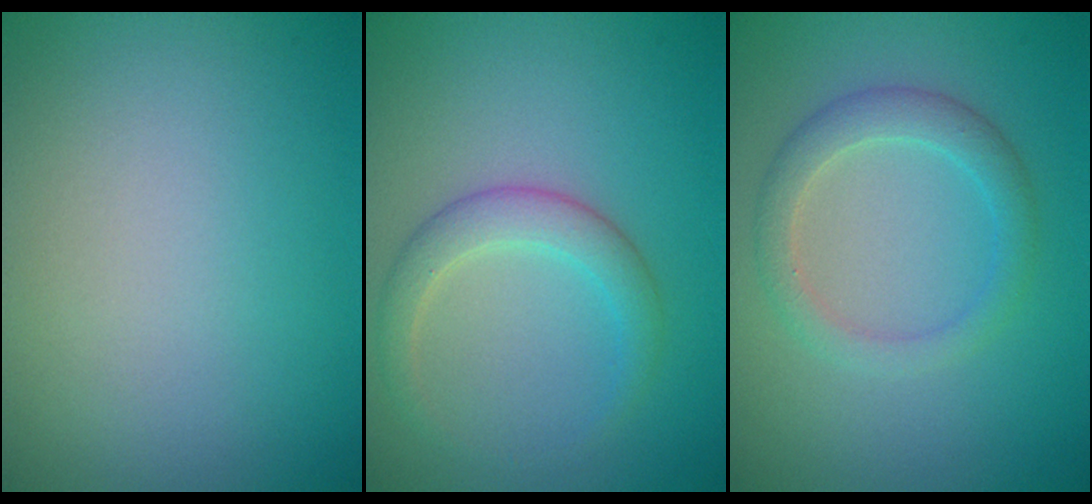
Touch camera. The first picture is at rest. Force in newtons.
{"total": 2.6, "press": 2.6, "slide": 0.1}
{"total": 2.6, "press": 2.6, "slide": 0.1}